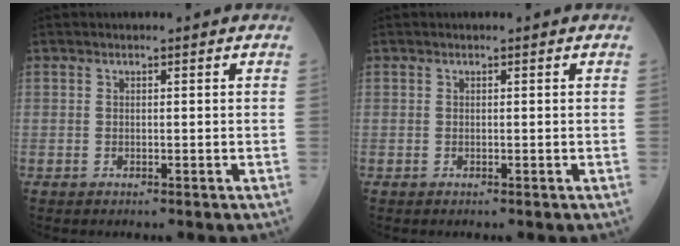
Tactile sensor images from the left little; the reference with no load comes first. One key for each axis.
{"total": 0.0}